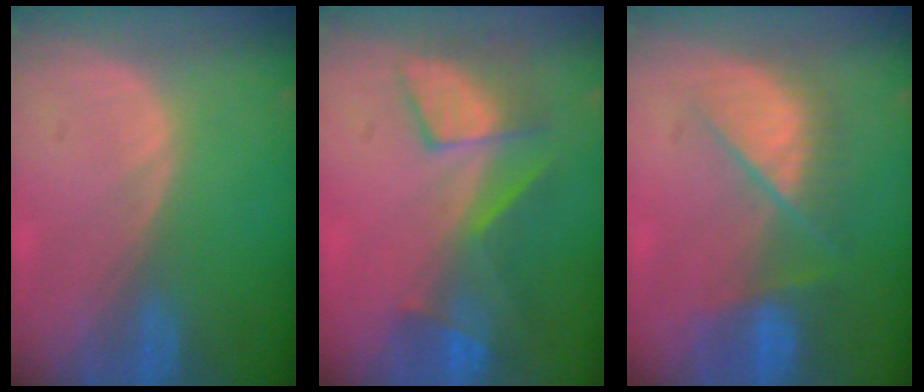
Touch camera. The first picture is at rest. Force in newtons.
{"total": 8.0, "press": 7.4, "slide": 3.2}
{"total": 7.4, "press": 7.3, "slide": 1.3}